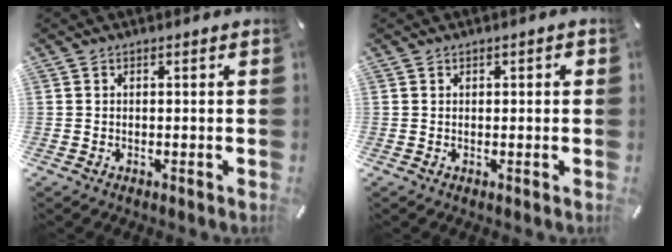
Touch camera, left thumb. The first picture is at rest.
{"total": 0.8, "force": [0.0, 0.6, 0.6], "torque": [-0.010, 0.005, -0.001]}